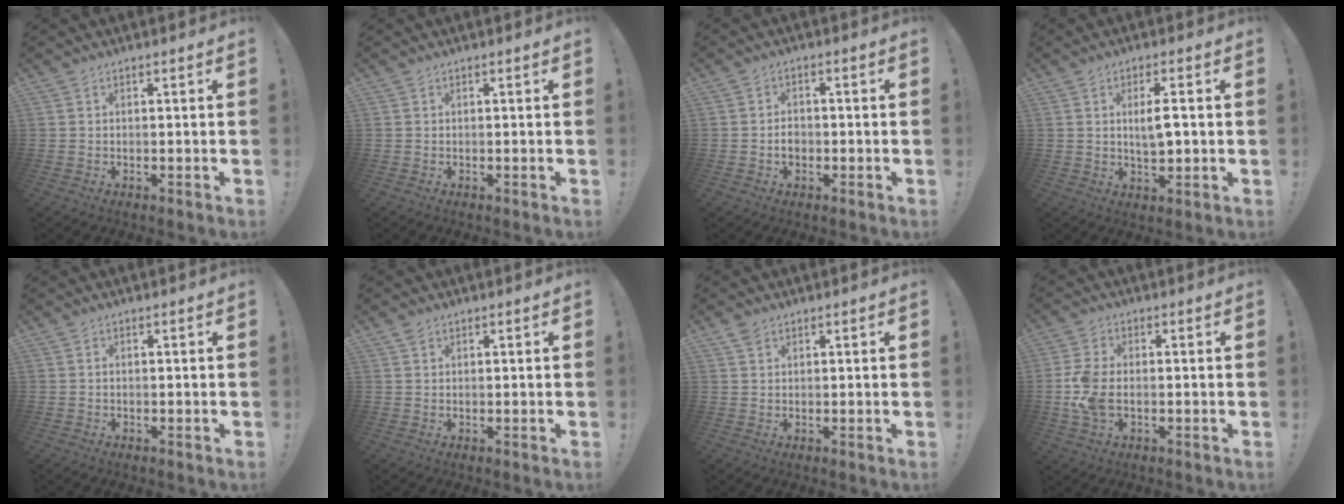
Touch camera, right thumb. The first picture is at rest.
{"total": 0.0}
{"total": 3.0, "force": [-1.2, 2.2, 1.8], "torque": [-0.024, 0.006, -0.022]}
{"total": 5.5, "force": [0.7, 1.6, 5.3], "torque": [-0.076, -0.007, 0.008]}
{"total": 0.7, "force": [-0.5, 0.5, -0.1], "torque": [-0.005, 0.005, -0.007]}
{"total": 1.2, "force": [0.8, 0.7, 0.5], "torque": [-0.011, 0.000, 0.016]}
{"total": 2.1, "force": [1.4, 1.2, 1.0], "torque": [-0.020, 0.001, 0.027]}
{"total": 8.7, "force": [-1.3, 5.1, 6.9], "torque": [-0.147, -0.004, -0.019]}